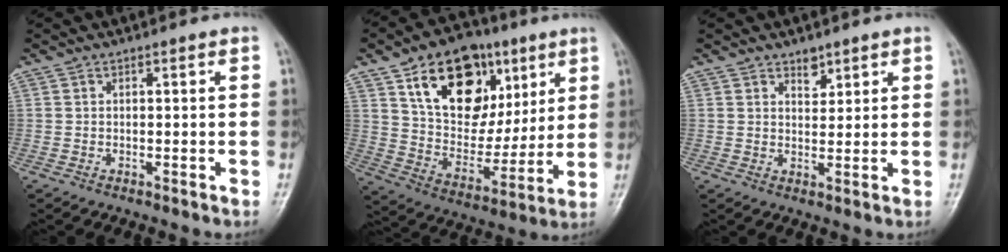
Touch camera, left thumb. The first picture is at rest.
{"total": 21.4, "force": [10.0, 14.0, 12.8], "torque": [-0.158, -0.028, 0.170]}
{"total": 2.8, "force": [2.0, 1.6, 1.1], "torque": [-0.002, -0.014, 0.033]}